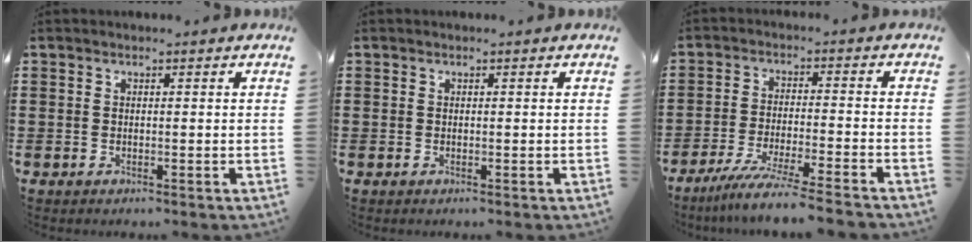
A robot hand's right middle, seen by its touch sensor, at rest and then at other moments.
{"total": 0.0}
{"total": 6.6, "force": [-5.8, -0.6, 3.0], "torque": [-0.064, -0.020, -0.113]}